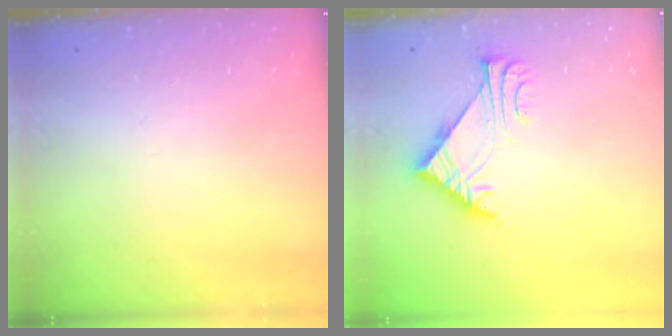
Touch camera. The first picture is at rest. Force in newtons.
{"total": 6.5, "press": 6.4, "slide": 1.2}